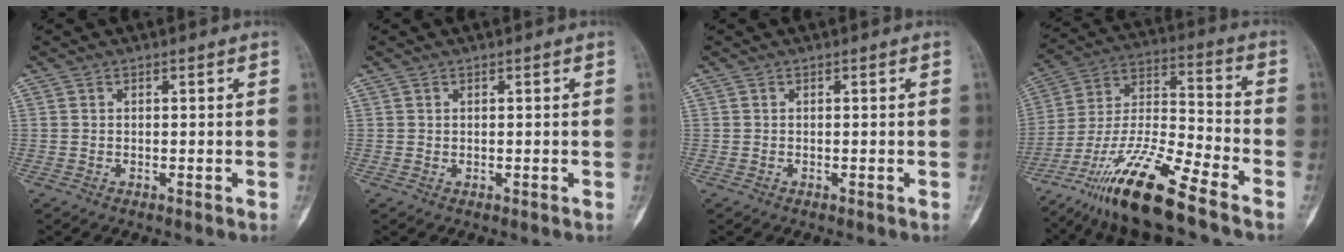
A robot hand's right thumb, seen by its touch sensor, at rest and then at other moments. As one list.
[{"total": 0.0}, {"total": 0.0}, {"total": 19.4, "force": [-13.1, 3.0, 13.9], "torque": [-0.288, 0.055, -0.241]}]